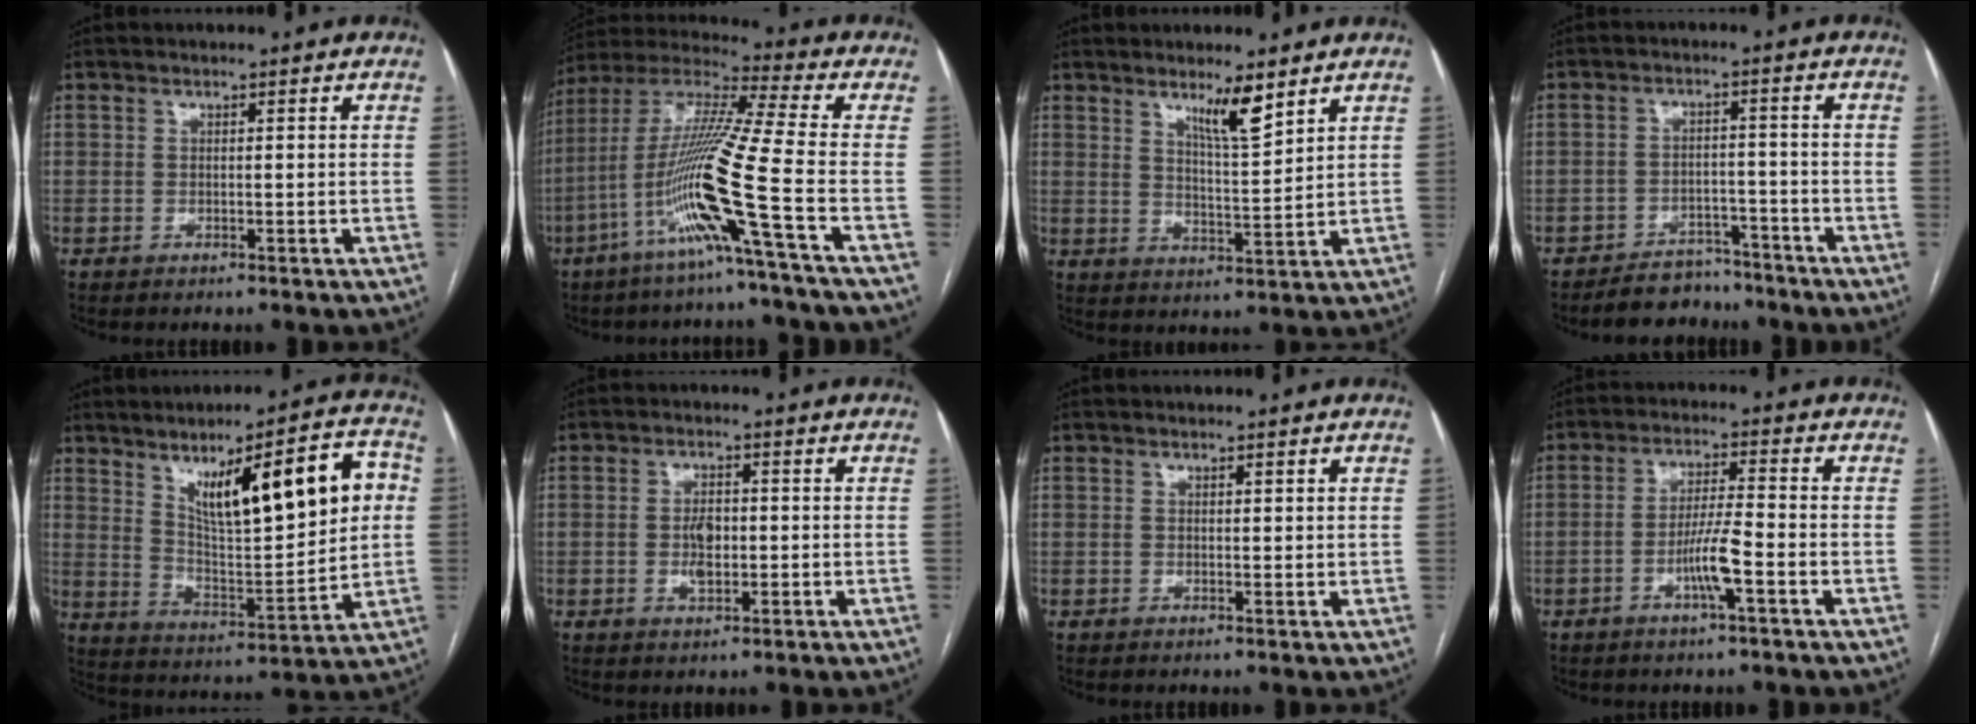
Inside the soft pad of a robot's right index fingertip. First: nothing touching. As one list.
[{"total": 16.6, "force": [-6.4, -2.3, 15.1], "torque": [-0.307, -0.010, -0.130]}, {"total": 6.0, "force": [4.3, 0.2, 4.1], "torque": [-0.071, -0.013, 0.075]}, {"total": 5.8, "force": [-5.2, 2.5, -0.2], "torque": [0.012, 0.009, -0.083]}, {"total": 18.6, "force": [6.1, 4.1, 17.2], "torque": [-0.254, 0.020, 0.104]}, {"total": 3.7, "force": [-0.4, 1.9, 3.1], "torque": [-0.059, 0.002, -0.005]}, {"total": 0.8, "force": [0.6, 0.1, 0.5], "torque": [-0.010, -0.002, 0.008]}, {"total": 6.0, "force": [-2.4, 0.0, 5.5], "torque": [-0.107, 0.000, -0.045]}]